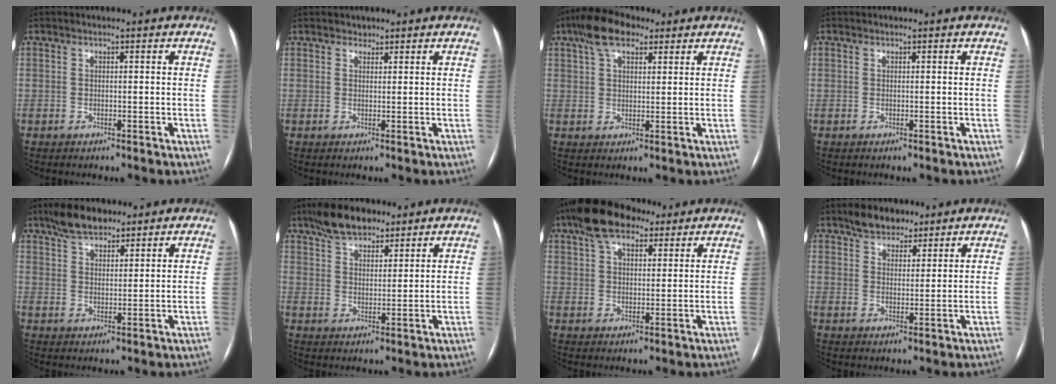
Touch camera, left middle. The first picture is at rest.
{"total": 1.0, "force": [0.8, 0.6, 0.0], "torque": [0.003, -0.002, 0.009]}
{"total": 8.9, "force": [5.8, 4.0, 5.4], "torque": [-0.105, 0.031, 0.102]}
{"total": 0.0}
{"total": 6.6, "force": [5.2, 2.5, 3.1], "torque": [-0.061, 0.012, 0.095]}
{"total": 8.0, "force": [6.2, 3.3, 3.8], "torque": [-0.071, 0.013, 0.112]}
{"total": 10.3, "force": [7.1, 4.6, 6.0], "torque": [-0.112, 0.036, 0.124]}
{"total": 5.4, "force": [4.2, 2.9, 1.8], "torque": [-0.031, 0.009, 0.075]}